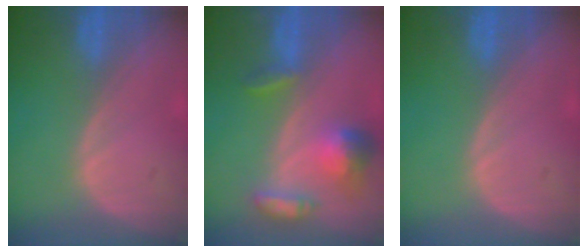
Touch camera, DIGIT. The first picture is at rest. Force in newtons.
{"total": 7.0, "press": 6.5, "slide": 2.6}
{"total": 0.0}